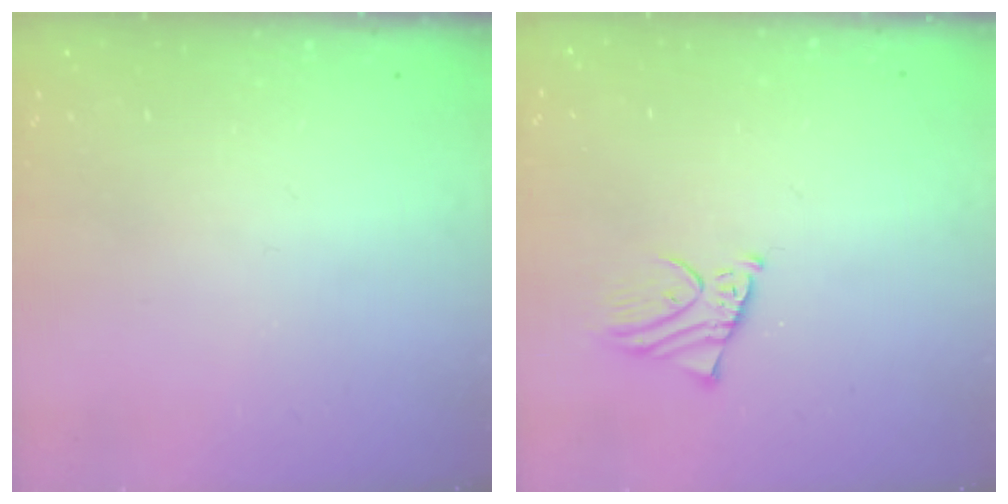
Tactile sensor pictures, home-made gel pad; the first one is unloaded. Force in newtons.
{"total": 2.2, "press": 2.2, "slide": 0.1}